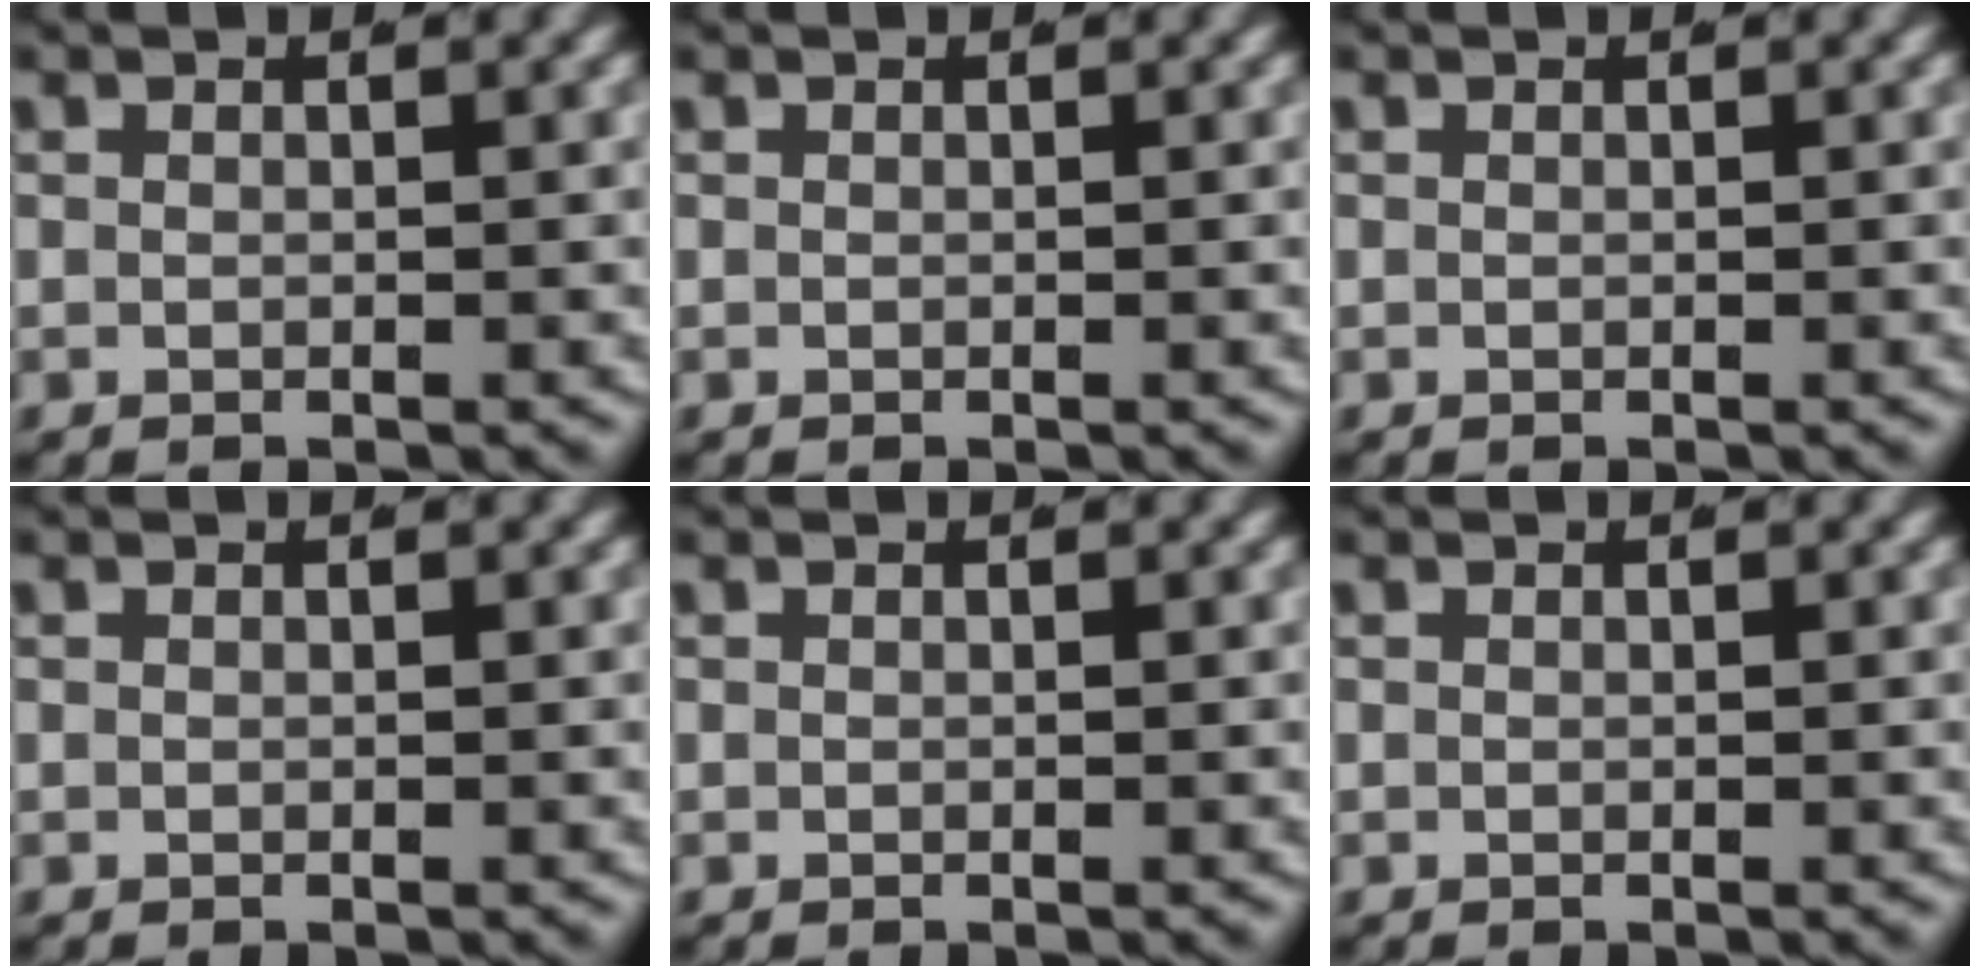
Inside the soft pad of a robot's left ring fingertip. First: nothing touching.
{"total": 0.0}
{"total": 0.0}
{"total": 0.0}
{"total": 0.0}
{"total": 0.0}